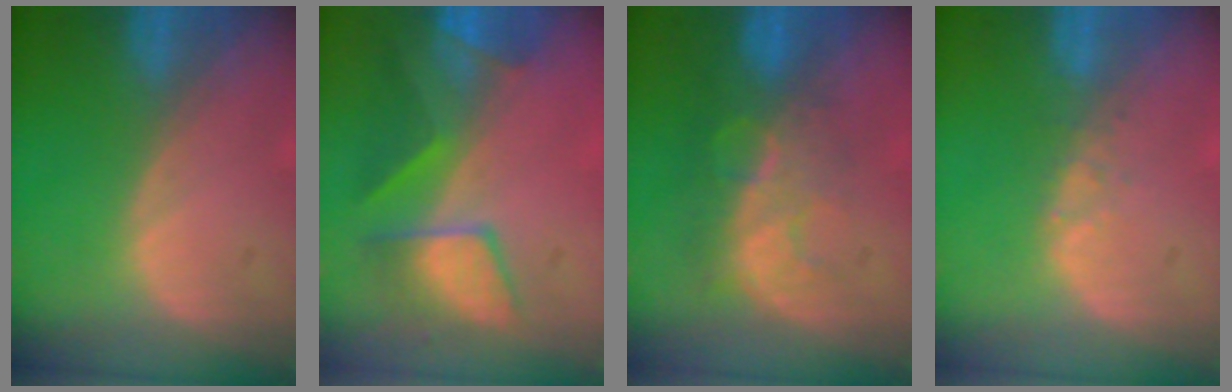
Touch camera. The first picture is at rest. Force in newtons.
{"total": 7.6, "press": 7.5, "slide": 1.2}
{"total": 8.1, "press": 7.1, "slide": 3.8}
{"total": 1.4, "press": 1.4, "slide": 0.2}